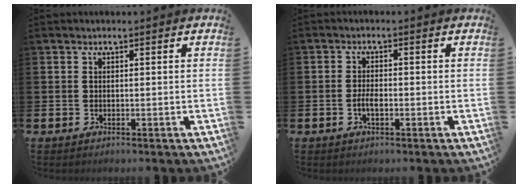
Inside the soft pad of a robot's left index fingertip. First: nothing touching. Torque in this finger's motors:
{"motor_torque": [0.19, 0.20, 0.09, 0.04]}